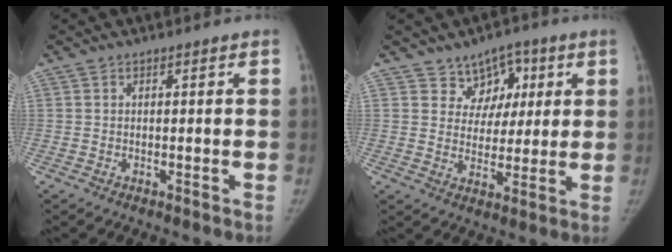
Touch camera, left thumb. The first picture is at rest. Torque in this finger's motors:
{"motor_torque": [-0.24, -0.28, 0.04, -0.04, -0.03]}